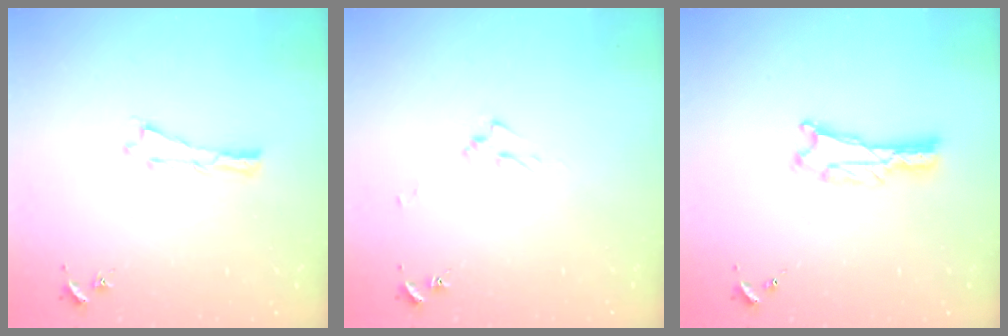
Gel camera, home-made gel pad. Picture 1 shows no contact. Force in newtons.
{"total": 2.5, "press": 2.5, "slide": 0.4}
{"total": 0.7, "press": 0.7, "slide": 0.1}